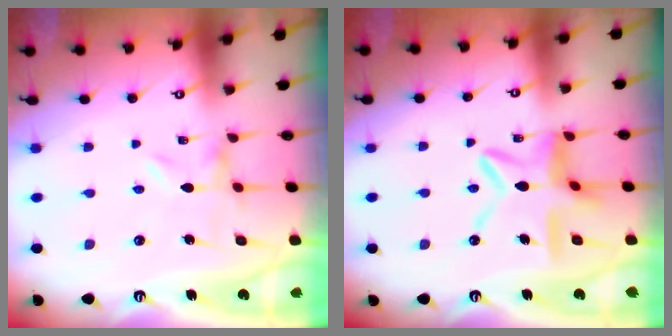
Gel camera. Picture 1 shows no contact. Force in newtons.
{"total": 12.1, "press": 12.1, "slide": 1.0}